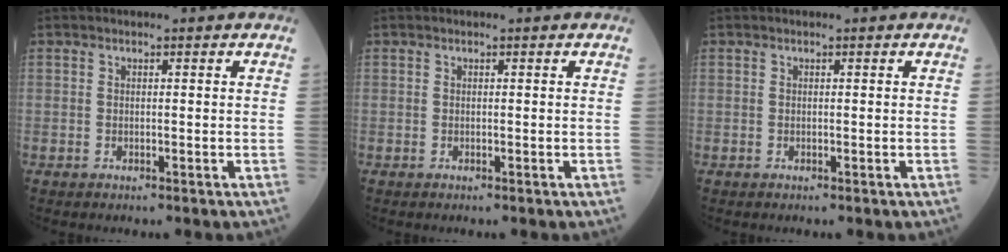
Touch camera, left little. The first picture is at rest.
{"total": 0.0}
{"total": 0.0}